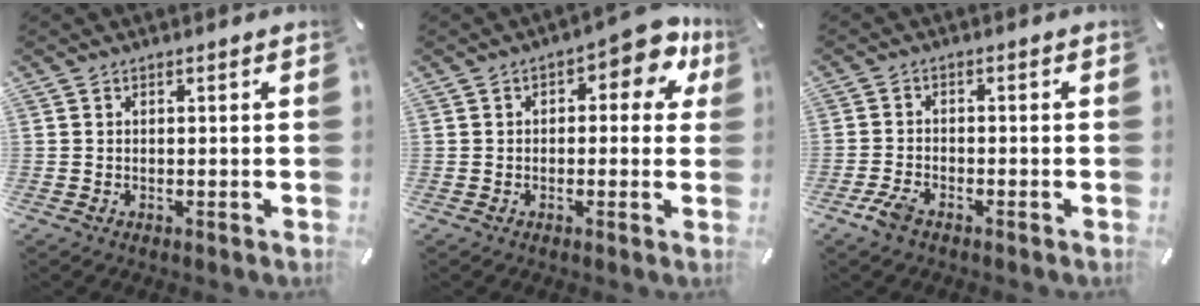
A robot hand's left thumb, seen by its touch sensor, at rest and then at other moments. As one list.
[{"total": 9.3, "force": [3.9, 4.2, 7.4], "torque": [-0.090, -0.018, 0.060]}, {"total": 3.7, "force": [-2.6, 1.5, 2.1], "torque": [-0.054, 0.005, -0.053]}]